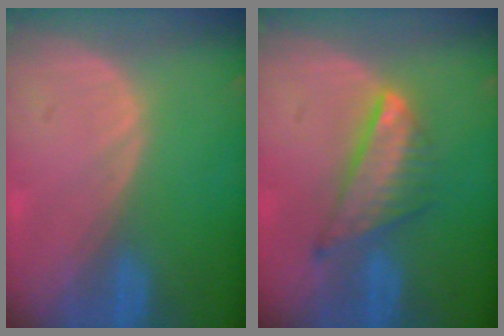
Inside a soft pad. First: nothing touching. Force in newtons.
{"total": 7.6, "press": 6.5, "slide": 4.0}